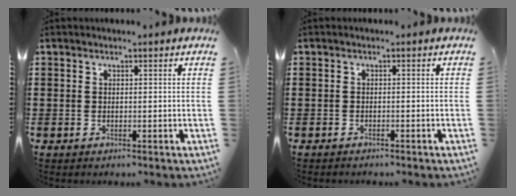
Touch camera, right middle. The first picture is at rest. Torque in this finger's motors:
{"motor_torque": [-0.30, 0.21, -0.13, -0.01]}